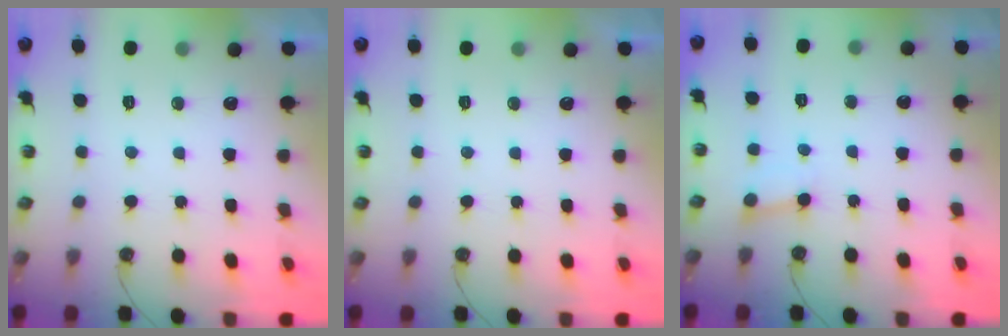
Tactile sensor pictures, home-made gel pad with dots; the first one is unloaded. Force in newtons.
{"total": 0.0}
{"total": 2.3, "press": 2.3, "slide": 0.2}